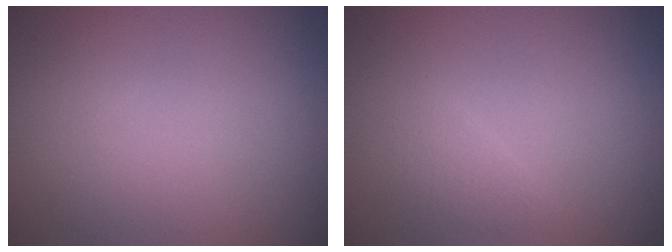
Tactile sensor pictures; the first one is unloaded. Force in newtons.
{"total": 1.0, "press": 1.0, "slide": 0.1}